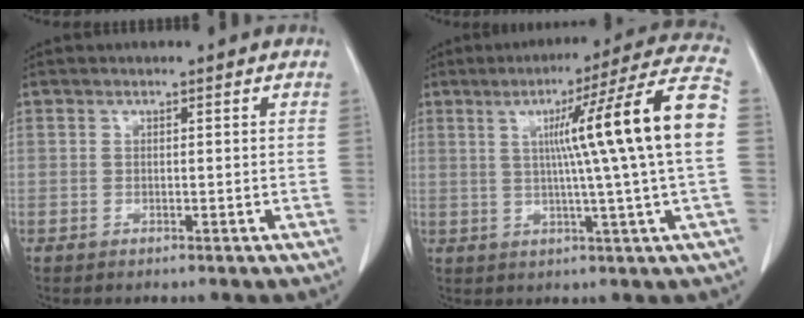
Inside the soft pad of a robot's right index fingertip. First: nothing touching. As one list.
[{"total": 16.9, "force": [2.0, -2.2, 16.6], "torque": [-0.229, 0.018, 0.021]}]